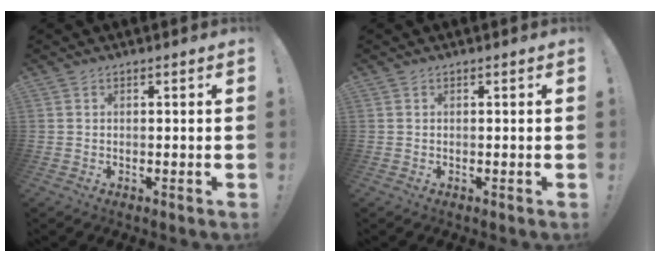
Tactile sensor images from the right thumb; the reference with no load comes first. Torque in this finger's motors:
{"motor_torque": [-0.10, 0.05, 0.02, 0.02, 0.00]}